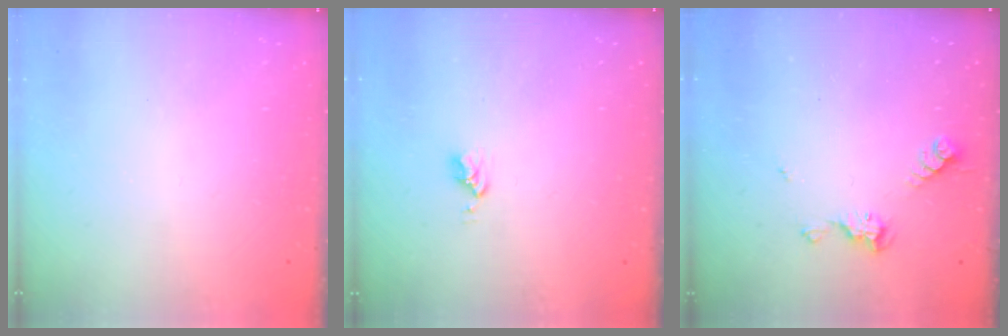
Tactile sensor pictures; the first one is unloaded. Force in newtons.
{"total": 2.8, "press": 2.8, "slide": 0.4}
{"total": 6.3, "press": 6.3, "slide": 0.5}